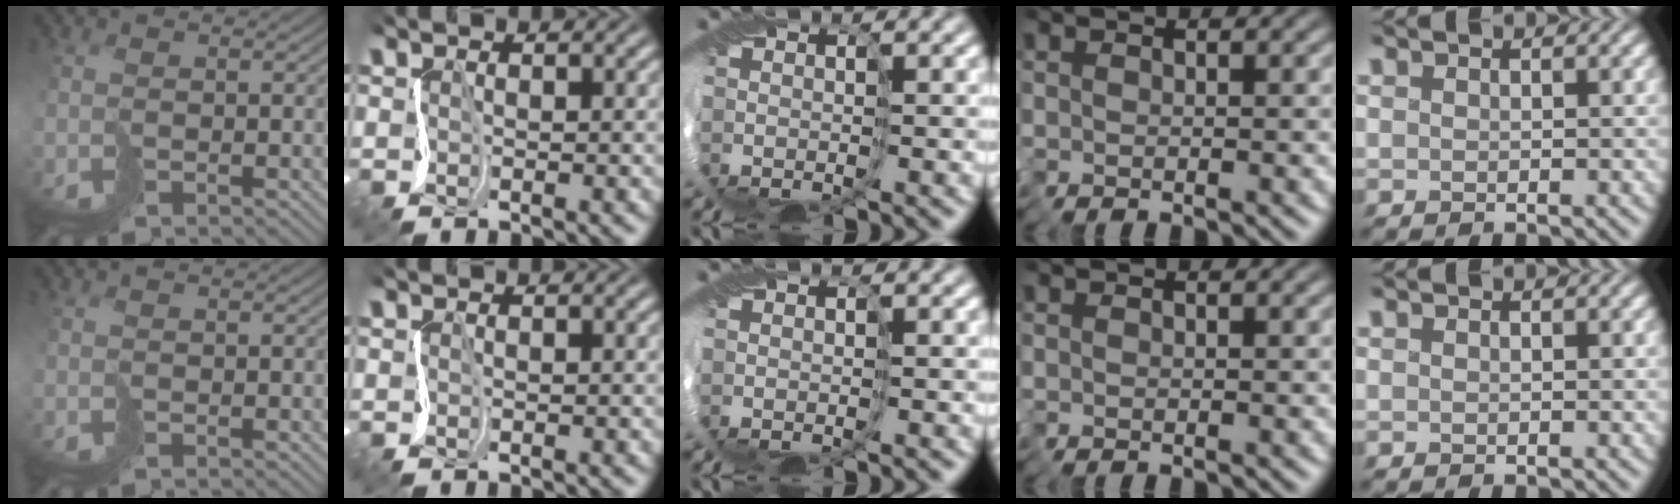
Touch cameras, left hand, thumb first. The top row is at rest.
{}